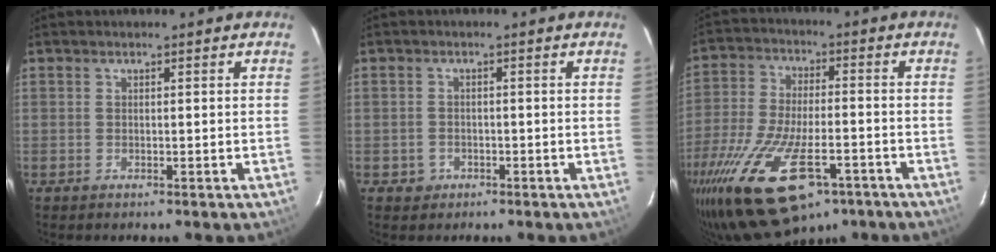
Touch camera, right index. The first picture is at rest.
{"total": 2.4, "force": [-1.0, 2.2, 0.4], "torque": [-0.013, 0.004, -0.011]}
{"total": 23.5, "force": [-13.1, 10.2, 16.6], "torque": [-0.346, -0.056, -0.213]}